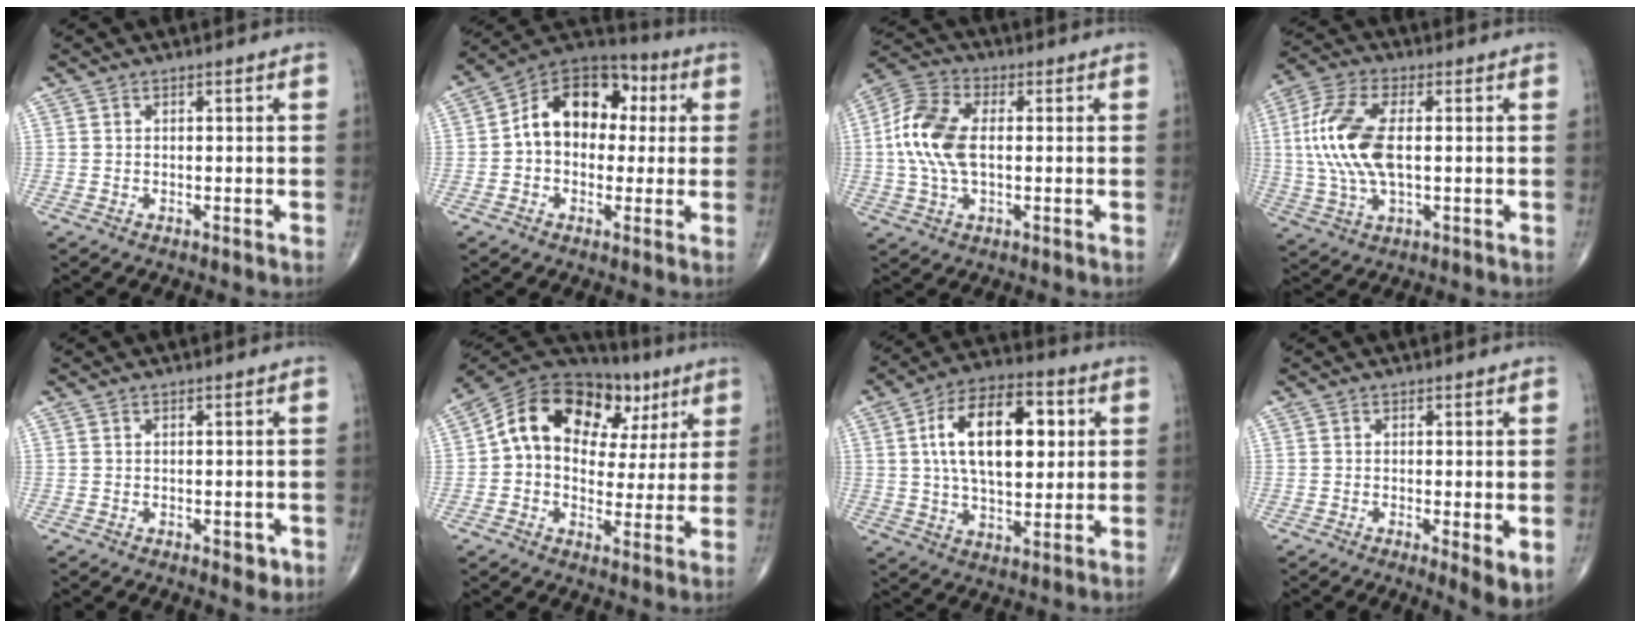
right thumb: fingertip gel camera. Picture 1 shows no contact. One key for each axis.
{"total": 14.9, "fx": 1.8, "fy": 10.6, "fz": 10.3, "tx": -0.120, "ty": 0.036, "tz": 0.014}
{"total": 12.1, "fx": 0.3, "fy": 6.7, "fz": 10.0, "tx": -0.219, "ty": 0.018, "tz": 0.001}
{"total": 14.3, "fx": 1.0, "fy": 6.7, "fz": 12.7, "tx": -0.281, "ty": 0.007, "tz": 0.018}
{"total": 2.2, "fx": -0.5, "fy": 1.2, "fz": 1.8, "tx": -0.007, "ty": -0.001, "tz": -0.005}
{"total": 19.9, "fx": 5.8, "fy": 13.1, "fz": 13.7, "tx": -0.186, "ty": 0.032, "tz": 0.085}
{"total": 18.2, "fx": 3.8, "fy": 9.6, "fz": 15.0, "tx": -0.225, "ty": 0.006, "tz": 0.059}
{"total": 4.4, "fx": -0.6, "fy": 1.0, "fz": 4.3, "tx": -0.068, "ty": -0.017, "tz": -0.013}